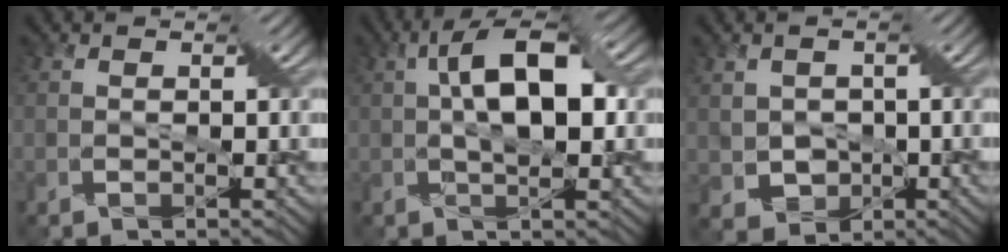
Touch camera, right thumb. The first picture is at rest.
{"total": 7.7, "force": [1.6, 2.4, 7.1], "torque": [-0.125, 0.015, 0.027]}
{"total": 3.1, "force": [0.3, 2.8, 1.1], "torque": [-0.058, -0.020, 0.010]}